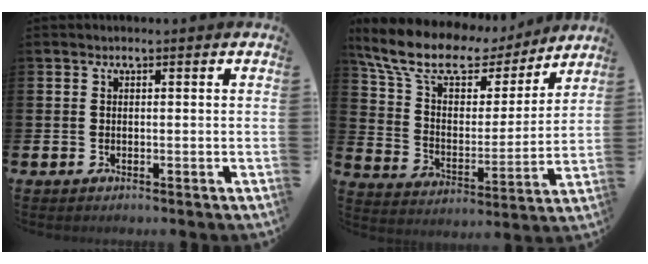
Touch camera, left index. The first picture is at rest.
{"total": 12.6, "force": [10.4, 5.2, 5.1], "torque": [-0.138, -0.059, 0.180]}